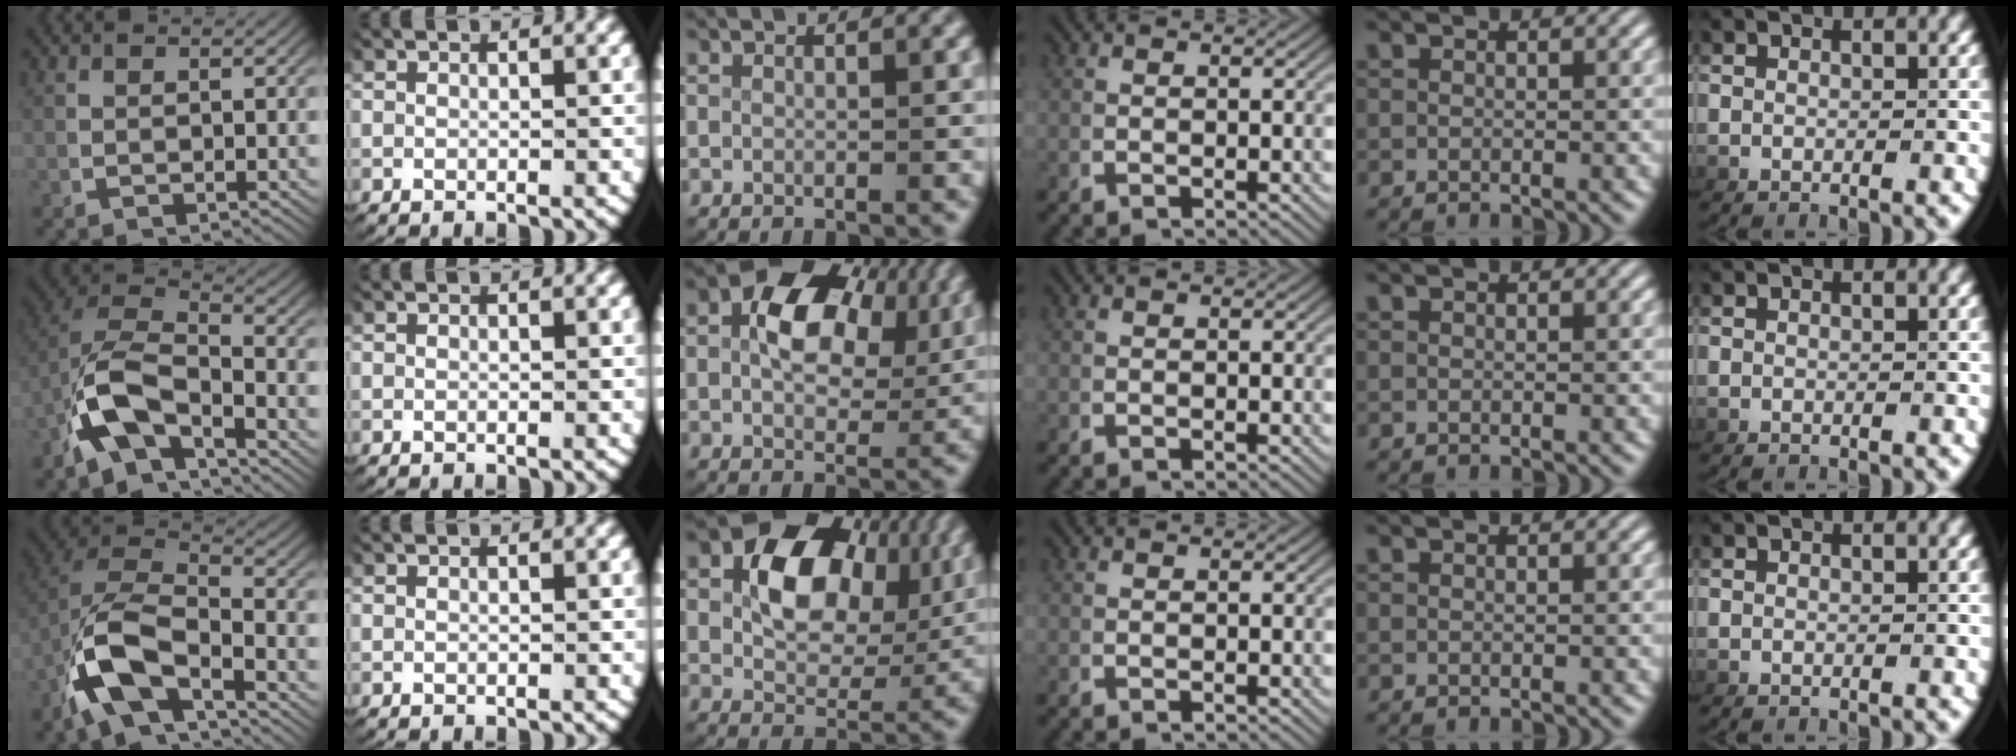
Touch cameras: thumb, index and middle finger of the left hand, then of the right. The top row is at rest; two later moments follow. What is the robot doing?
{"motion": "lift_and_place", "object": "fork"}